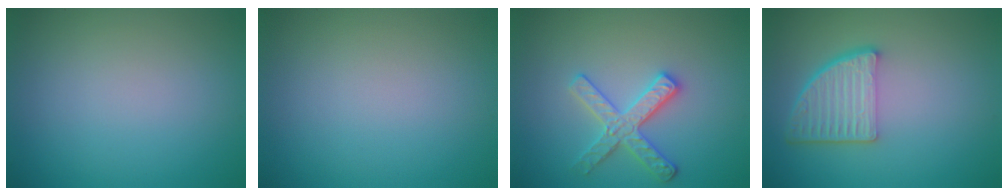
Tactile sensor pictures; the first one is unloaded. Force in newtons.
{"total": 0.0}
{"total": 3.2, "press": 3.0, "slide": 1.0}
{"total": 5.1, "press": 3.7, "slide": 3.5}